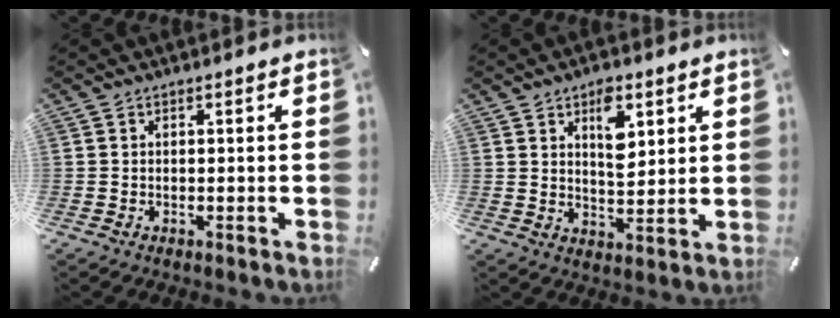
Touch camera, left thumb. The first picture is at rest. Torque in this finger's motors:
{"motor_torque": [0.19, 0.22, 0.73, -0.34, 0.20]}